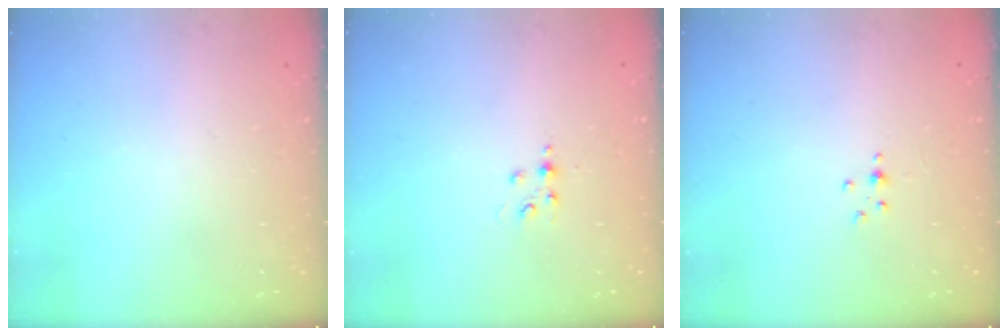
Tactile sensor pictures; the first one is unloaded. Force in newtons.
{"total": 4.2, "press": 4.2, "slide": 0.4}
{"total": 2.0, "press": 2.0, "slide": 0.3}